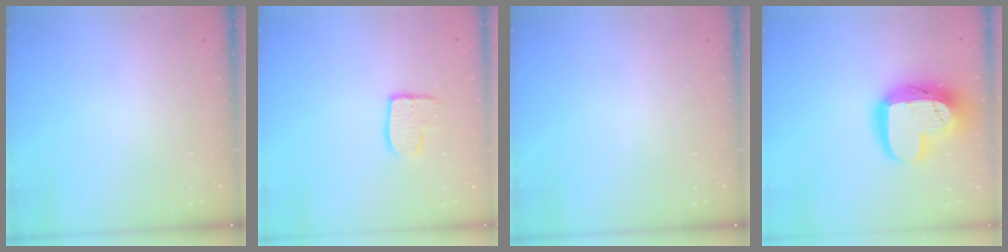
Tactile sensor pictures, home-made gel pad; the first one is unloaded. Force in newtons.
{"total": 8.4, "press": 8.4, "slide": 0.6}
{"total": 0.0}
{"total": 19.0, "press": 19.0, "slide": 1.6}